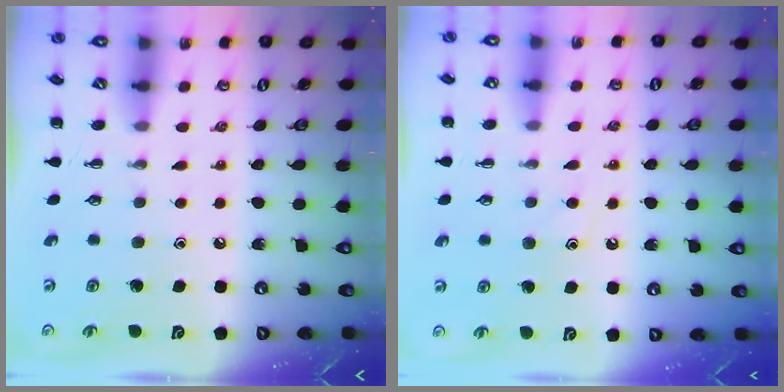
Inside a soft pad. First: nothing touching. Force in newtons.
{"total": 7.7, "press": 7.6, "slide": 1.1}